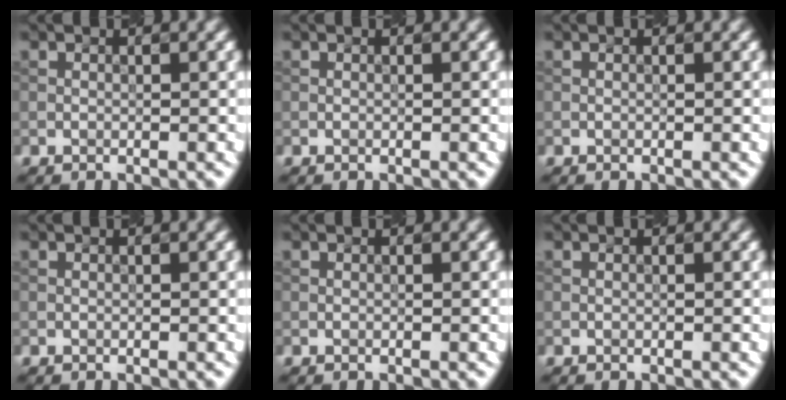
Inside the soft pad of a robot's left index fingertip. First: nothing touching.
{"total": 0.0}
{"total": 0.0}
{"total": 0.0}
{"total": 0.0}
{"total": 0.0}